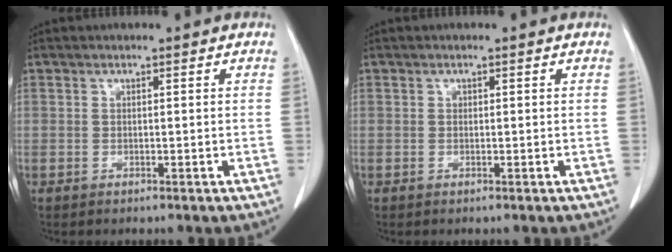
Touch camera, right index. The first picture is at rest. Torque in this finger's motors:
{"motor_torque": [0.03, -0.02, 0.00, 0.01]}